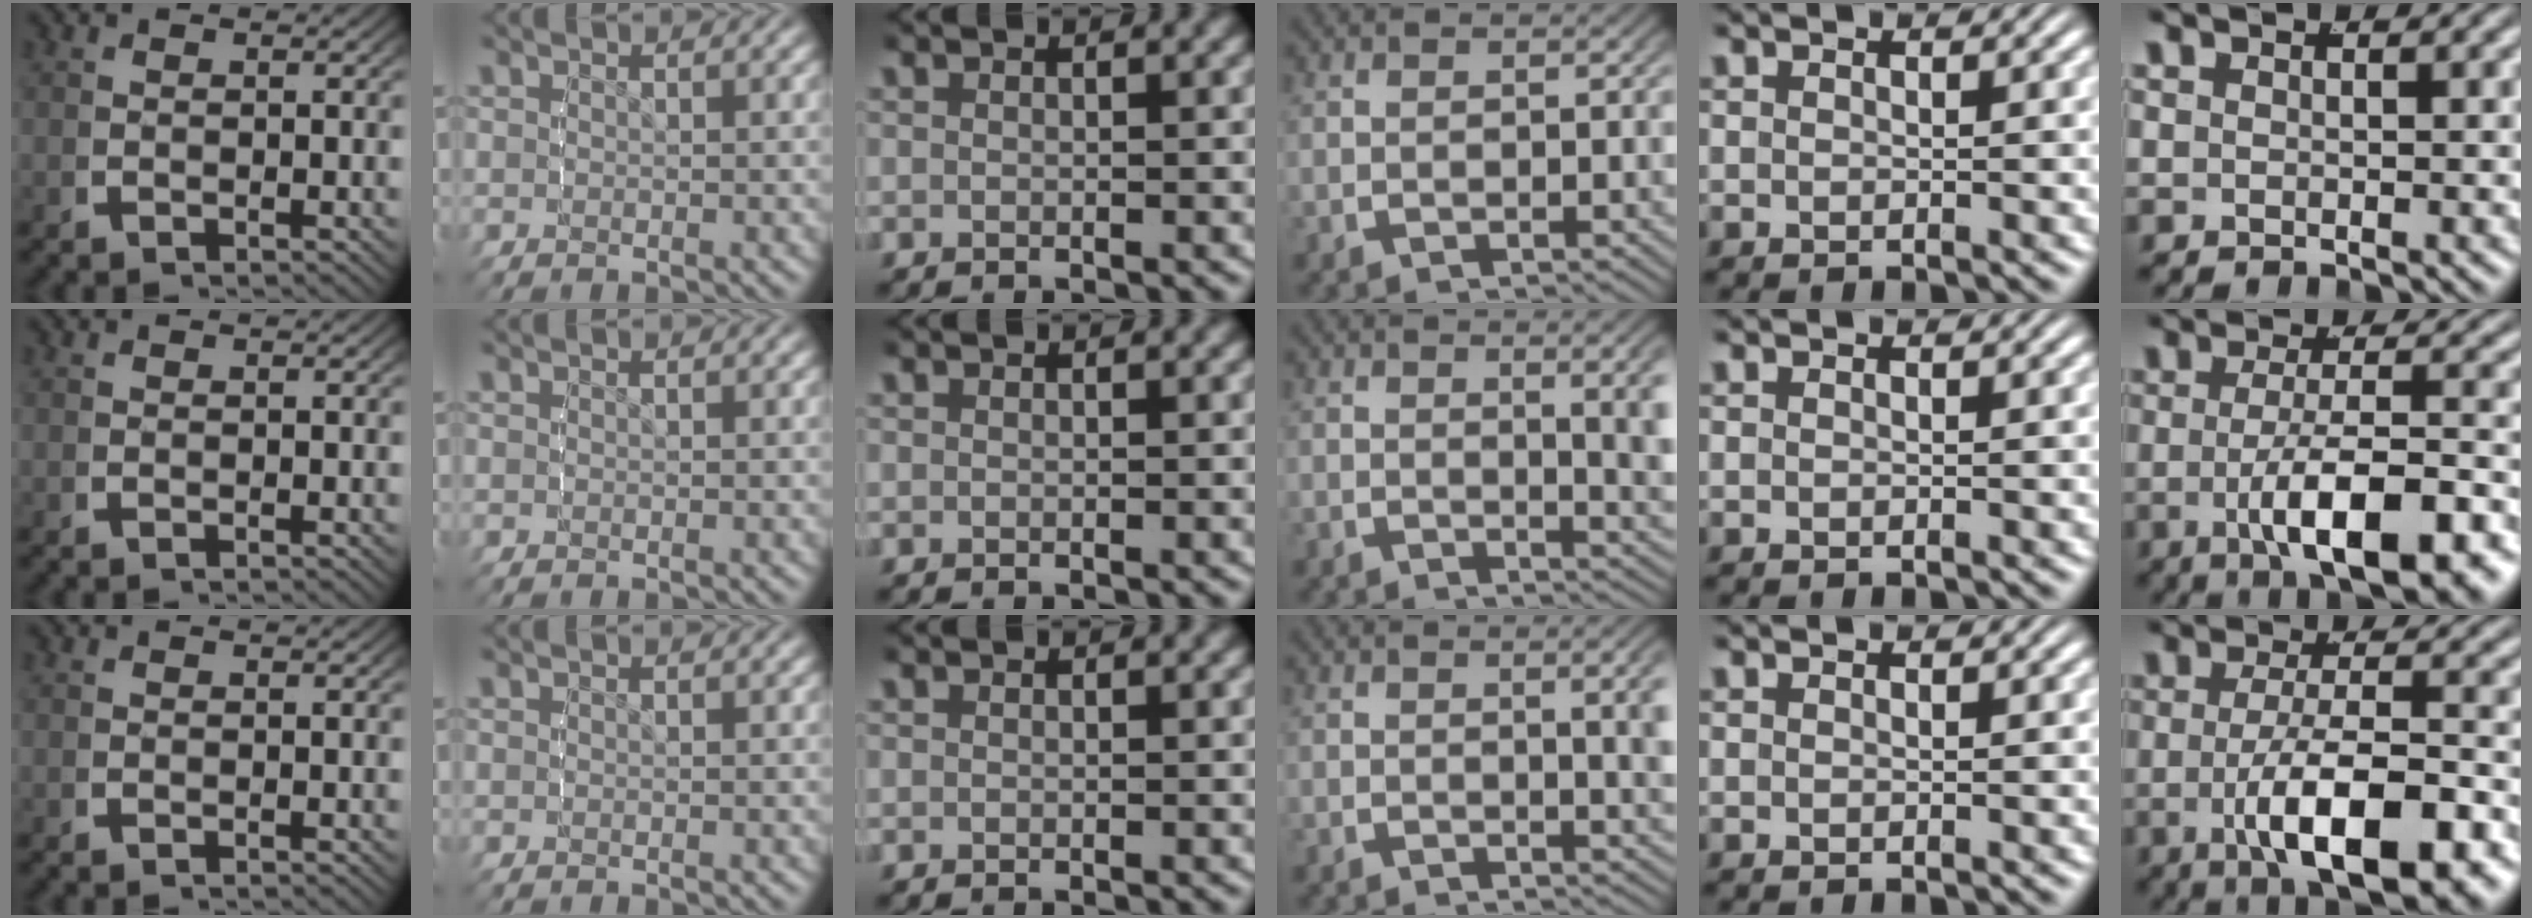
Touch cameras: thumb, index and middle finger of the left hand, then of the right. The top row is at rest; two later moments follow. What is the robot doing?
{"motion": "lift_and_place", "object": "bottle"}